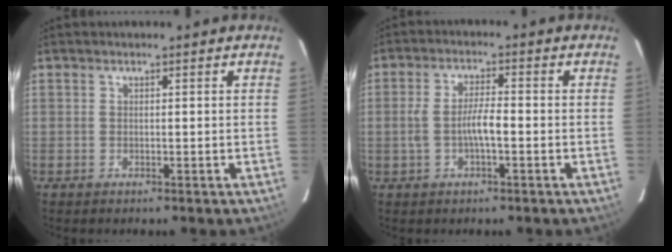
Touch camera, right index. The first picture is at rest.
{"total": 5.1, "force": [-1.3, 1.2, 4.8], "torque": [-0.094, 0.006, -0.022]}